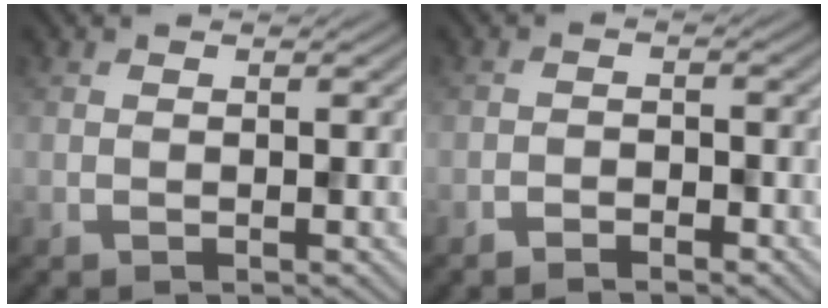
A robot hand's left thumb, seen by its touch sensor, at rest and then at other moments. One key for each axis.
{"total": 1.9, "fx": -1.6, "fy": 0.7, "fz": 0.7, "tx": -0.011, "ty": 0.002, "tz": -0.031}